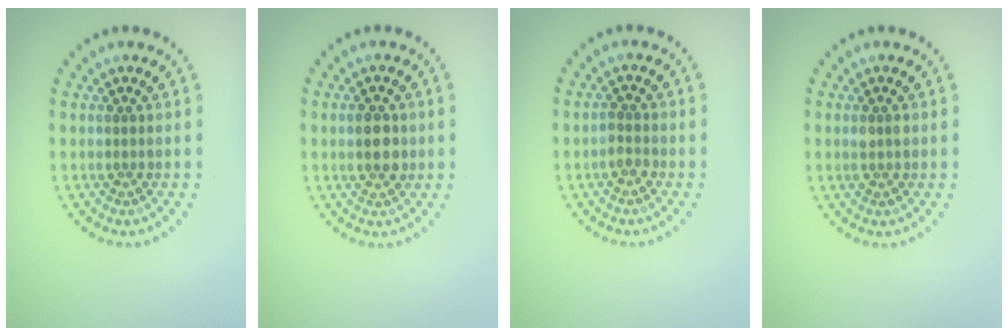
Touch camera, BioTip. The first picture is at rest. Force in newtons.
{"total": 2.7, "press": 2.7, "slide": 0.2}
{"total": 1.1, "press": 0.9, "slide": 0.5}
{"total": 1.4, "press": 1.4, "slide": 0.2}